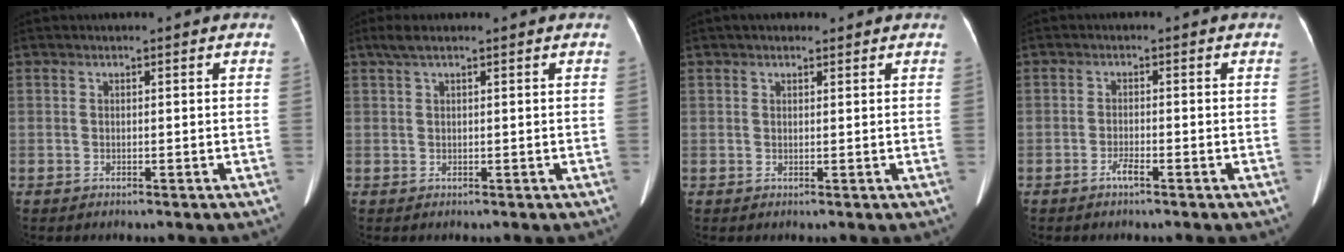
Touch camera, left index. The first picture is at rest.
{"total": 2.1, "force": [1.4, 0.2, 1.5], "torque": [-0.039, 0.017, 0.028]}
{"total": 2.2, "force": [1.7, 1.1, 1.0], "torque": [-0.017, 0.019, 0.021]}
{"total": 1.7, "force": [-1.3, 0.1, 1.1], "torque": [-0.024, -0.004, -0.025]}